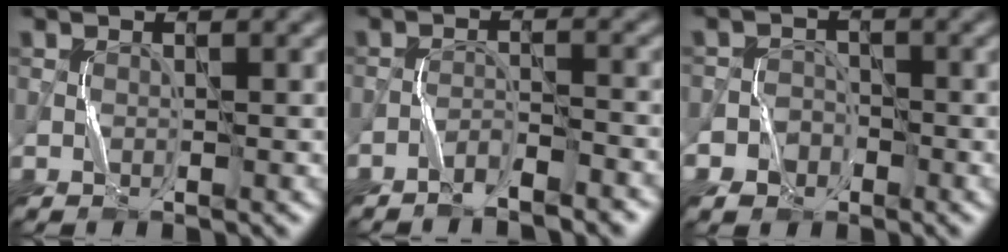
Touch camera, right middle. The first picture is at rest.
{"total": 2.6, "force": [-2.4, 0.2, 1.0], "torque": [-0.022, 0.007, -0.044]}
{"total": 2.6, "force": [-1.6, 2.1, 0.1], "torque": [0.016, 0.005, -0.033]}